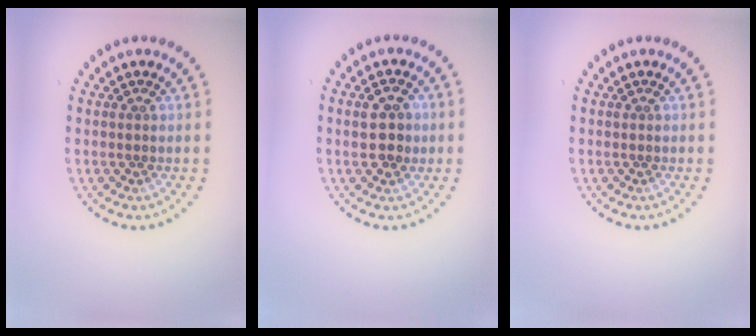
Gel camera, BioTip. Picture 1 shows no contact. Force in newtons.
{"total": 2.9, "press": 2.9, "slide": 0.2}
{"total": 0.0}